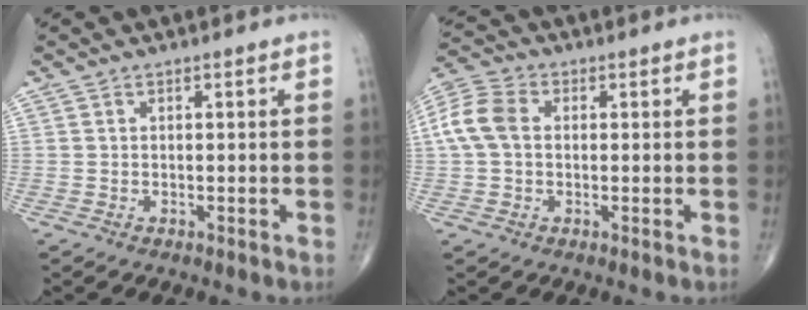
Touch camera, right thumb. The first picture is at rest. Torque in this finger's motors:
{"motor_torque": [0.04, 0.10, 0.38, -0.04, 0.16]}